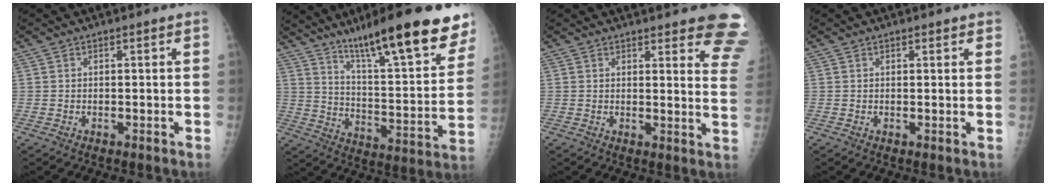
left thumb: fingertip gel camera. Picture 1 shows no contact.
{"total": 24.1, "force": [16.6, 4.5, 16.9], "torque": [-0.225, -0.068, 0.260]}
{"total": 12.6, "force": [10.2, 3.1, 6.6], "torque": [-0.039, -0.059, 0.093]}
{"total": 1.3, "force": [1.0, 0.6, 0.6], "torque": [-0.002, -0.003, 0.009]}